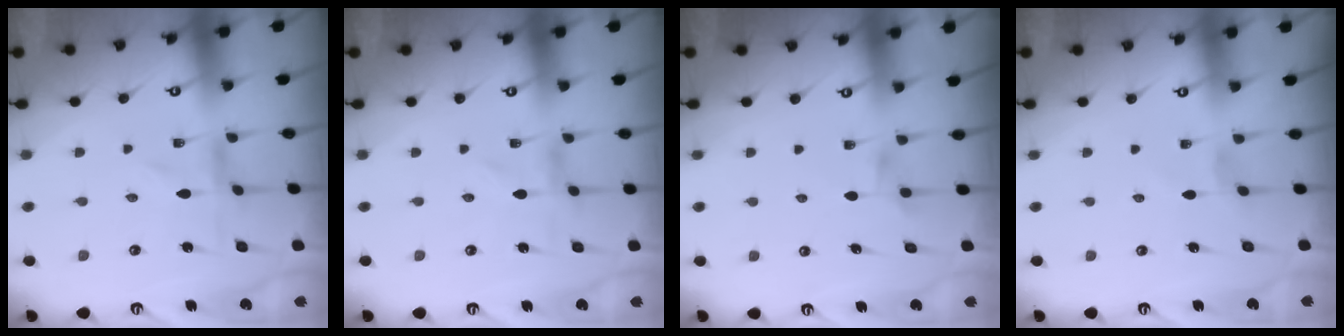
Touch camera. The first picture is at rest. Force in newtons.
{"total": 0.0}
{"total": 3.0, "press": 3.0, "slide": 0.5}
{"total": 0.0}